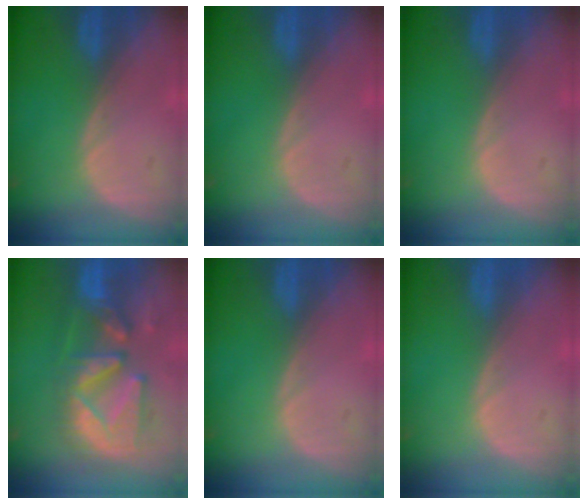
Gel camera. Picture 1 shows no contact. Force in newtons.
{"total": 0.0}
{"total": 0.0}
{"total": 12.1, "press": 10.9, "slide": 5.2}
{"total": 0.0}
{"total": 0.0}